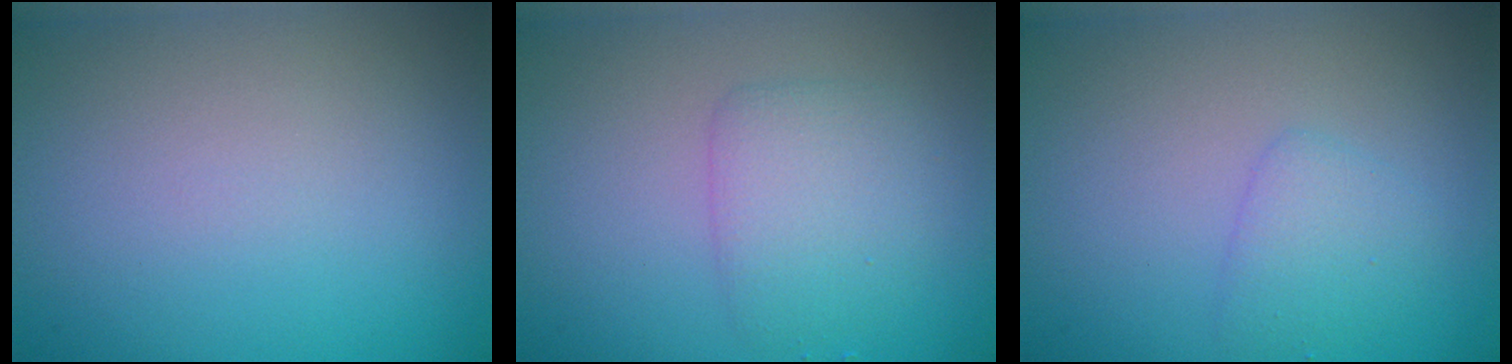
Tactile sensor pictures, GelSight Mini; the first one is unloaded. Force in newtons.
{"total": 2.9, "press": 2.9, "slide": 0.0}
{"total": 1.9, "press": 1.9, "slide": 0.0}